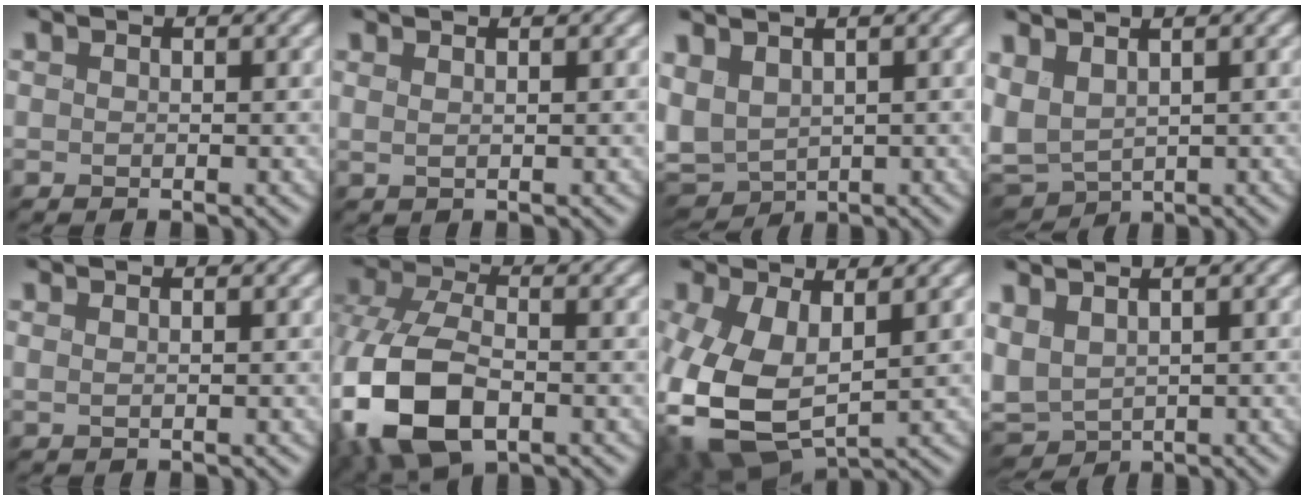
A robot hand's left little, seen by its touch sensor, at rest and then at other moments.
{"total": 2.2, "force": [1.0, 0.9, 1.7], "torque": [-0.010, 0.004, -0.007]}
{"total": 4.1, "force": [0.2, 2.9, 2.8], "torque": [-0.068, 0.003, 0.000]}
{"total": 4.1, "force": [0.6, 2.6, 3.1], "torque": [-0.074, 0.006, 0.007]}
{"total": 1.9, "force": [0.9, 0.8, 1.5], "torque": [-0.008, 0.002, -0.008]}
{"total": 10.8, "force": [-3.8, 6.2, 8.0], "torque": [-0.196, -0.024, -0.068]}
{"total": 8.6, "force": [-1.1, 5.0, 6.9], "torque": [-0.172, -0.024, -0.017]}
{"total": 3.6, "force": [0.5, 2.4, 2.6], "torque": [-0.063, 0.006, 0.004]}